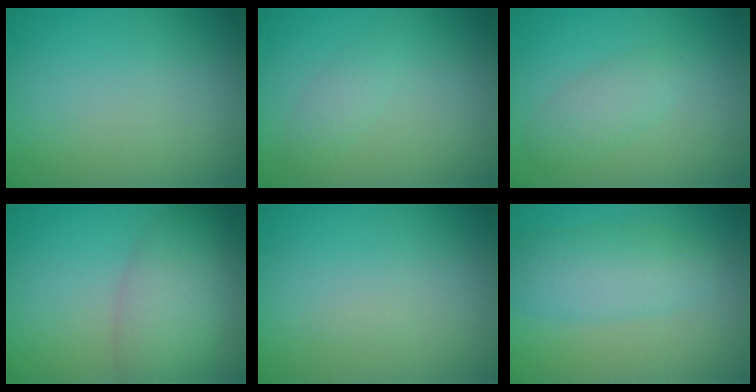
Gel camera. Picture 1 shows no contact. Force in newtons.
{"total": 1.2, "press": 1.2, "slide": 0.0}
{"total": 2.0, "press": 2.0, "slide": 0.1}
{"total": 4.9, "press": 4.9, "slide": 0.1}
{"total": 0.0}
{"total": 4.1, "press": 4.1, "slide": 0.0}